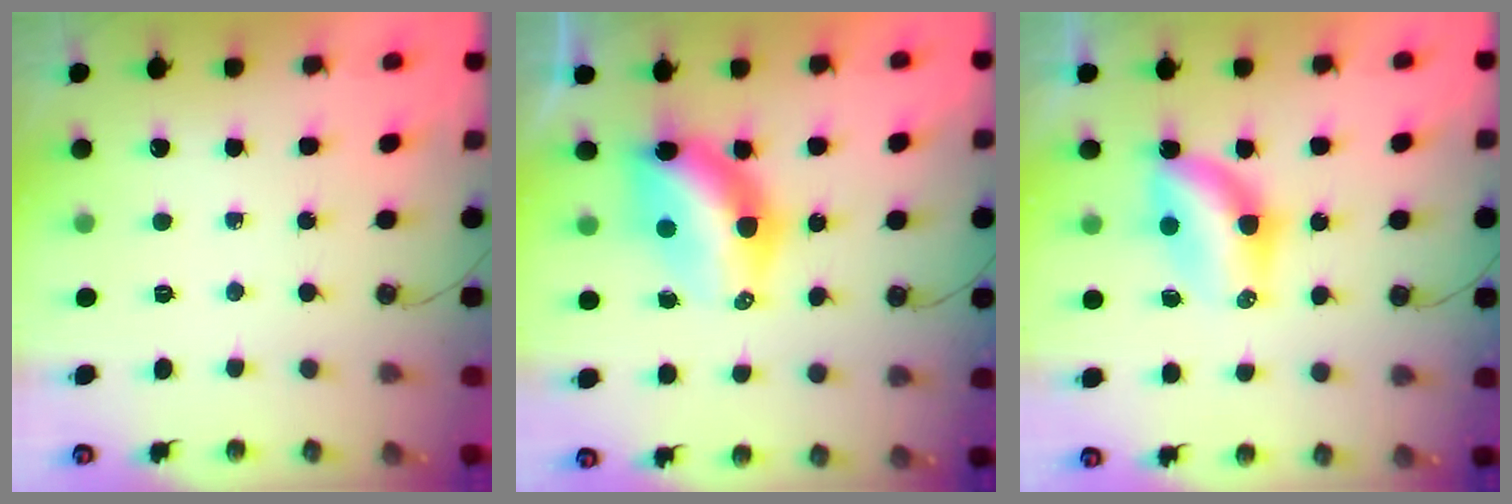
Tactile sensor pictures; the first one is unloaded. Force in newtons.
{"total": 9.0, "press": 9.0, "slide": 0.5}
{"total": 7.1, "press": 6.9, "slide": 1.6}